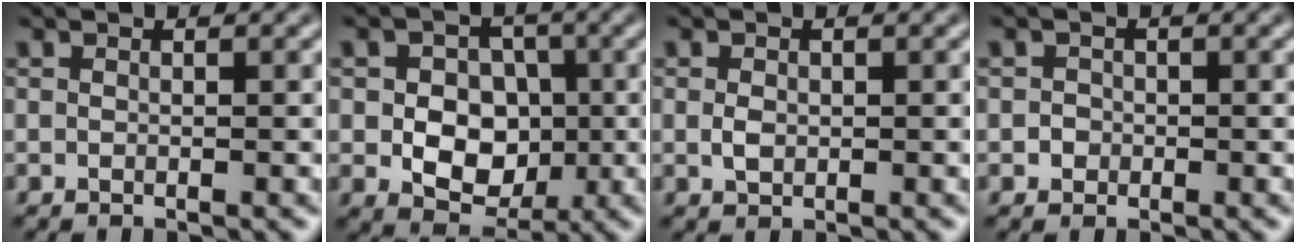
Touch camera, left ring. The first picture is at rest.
{"total": 6.3, "force": [-0.5, 4.9, 3.9], "torque": [-0.043, -0.001, -0.017]}
{"total": 1.3, "force": [0.1, 1.0, 0.8], "torque": [-0.018, -0.002, 0.002]}
{"total": 1.0, "force": [0.0, 1.0, 0.2], "torque": [0.005, -0.001, -0.004]}